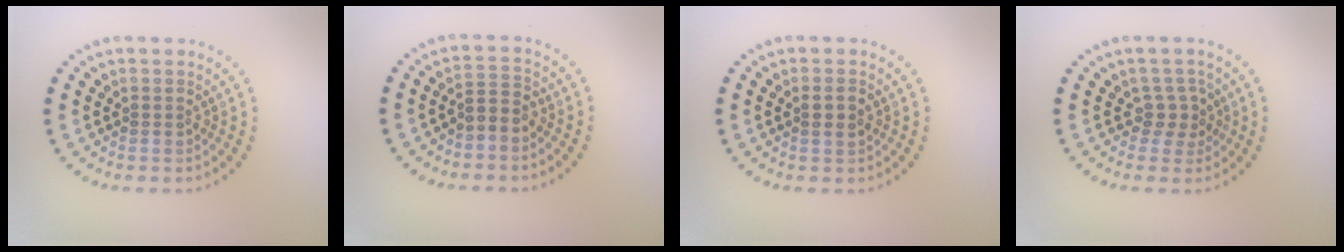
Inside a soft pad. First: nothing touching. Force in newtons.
{"total": 2.0, "press": 1.4, "slide": 1.4}
{"total": 1.4, "press": 1.3, "slide": 0.4}
{"total": 2.0, "press": 1.4, "slide": 1.4}